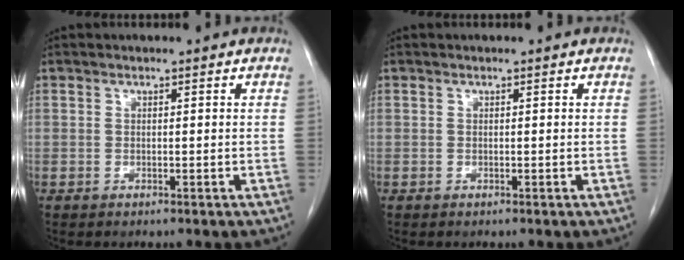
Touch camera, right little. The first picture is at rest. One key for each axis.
{"total": 0.0}